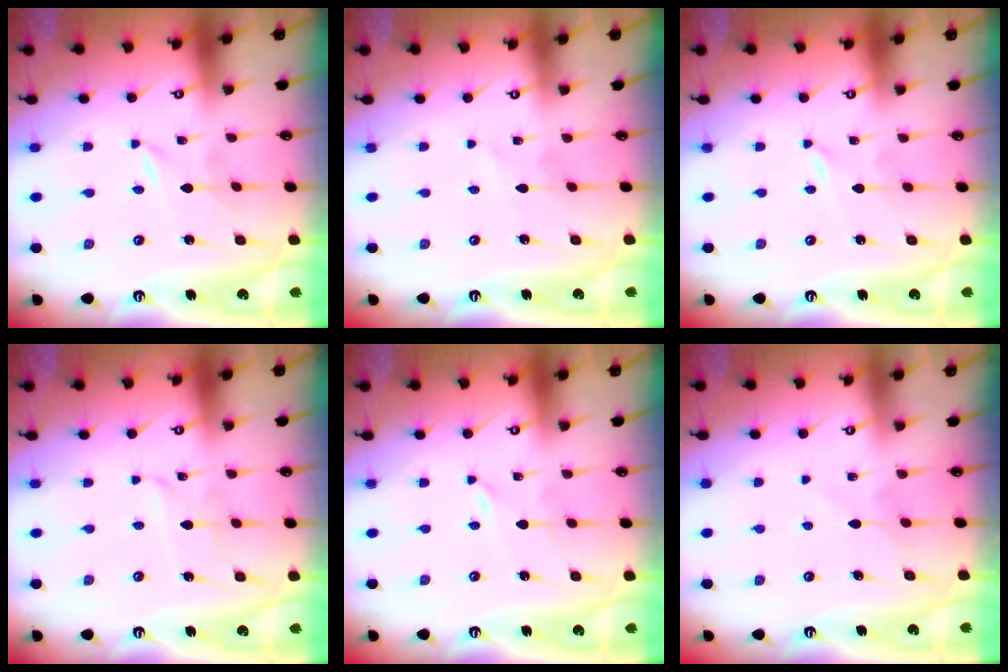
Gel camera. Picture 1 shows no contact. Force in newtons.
{"total": 1.2, "press": 1.2, "slide": 0.2}
{"total": 0.0}
{"total": 2.1, "press": 2.1, "slide": 0.1}
{"total": 0.0}
{"total": 4.6, "press": 4.6, "slide": 0.4}